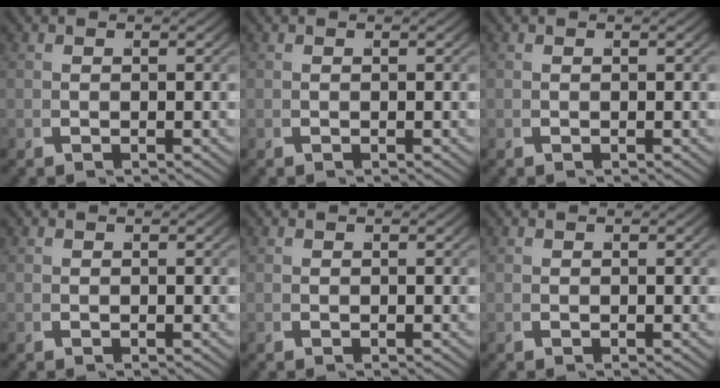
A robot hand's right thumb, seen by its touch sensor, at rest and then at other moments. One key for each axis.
{"total": 0.0}
{"total": 0.0}
{"total": 0.0}
{"total": 0.0}
{"total": 0.0}